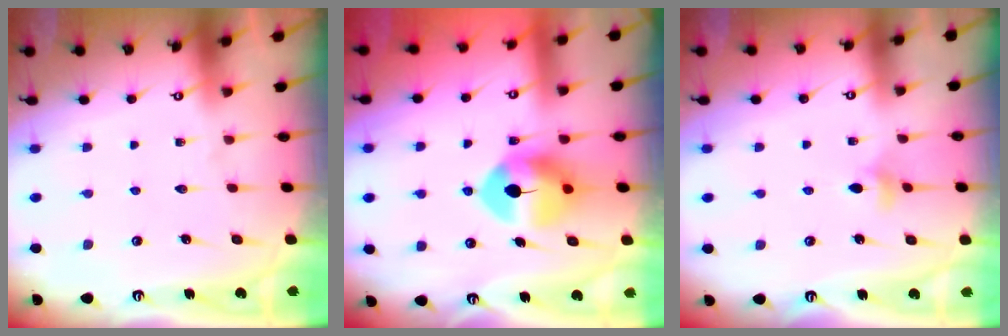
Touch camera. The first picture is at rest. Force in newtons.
{"total": 10.5, "press": 10.4, "slide": 1.5}
{"total": 4.2, "press": 4.1, "slide": 0.9}